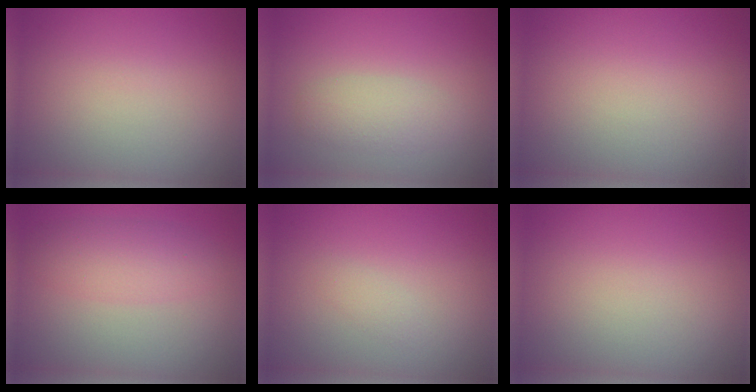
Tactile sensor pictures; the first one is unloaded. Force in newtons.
{"total": 2.3, "press": 2.3, "slide": 0.1}
{"total": 0.0}
{"total": 3.2, "press": 3.2, "slide": 0.1}
{"total": 0.7, "press": 0.7, "slide": 0.0}
{"total": 0.0}